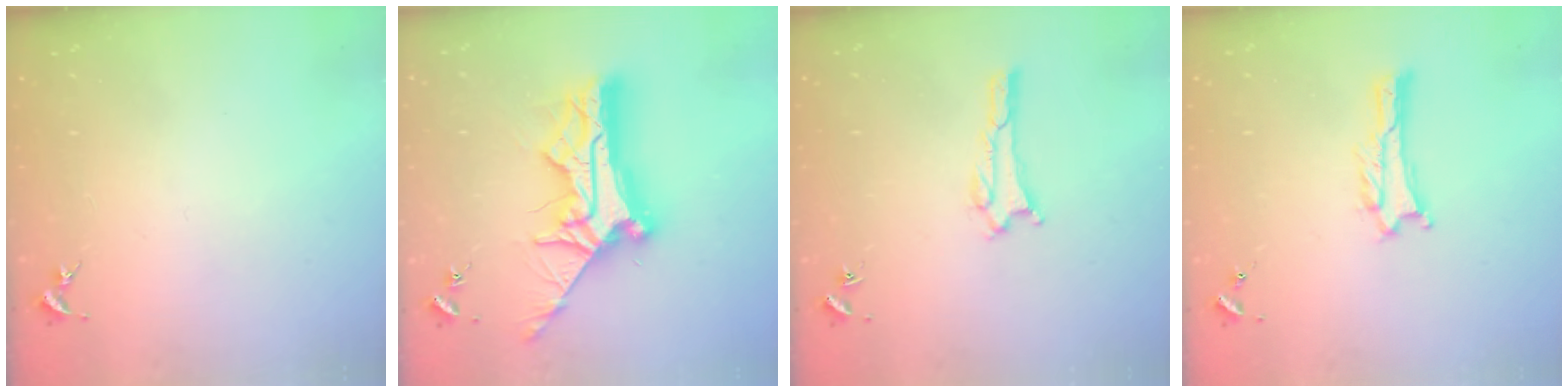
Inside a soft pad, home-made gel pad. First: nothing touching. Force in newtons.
{"total": 12.0, "press": 12.0, "slide": 1.2}
{"total": 1.5, "press": 1.5, "slide": 0.2}
{"total": 1.0, "press": 1.0, "slide": 0.1}